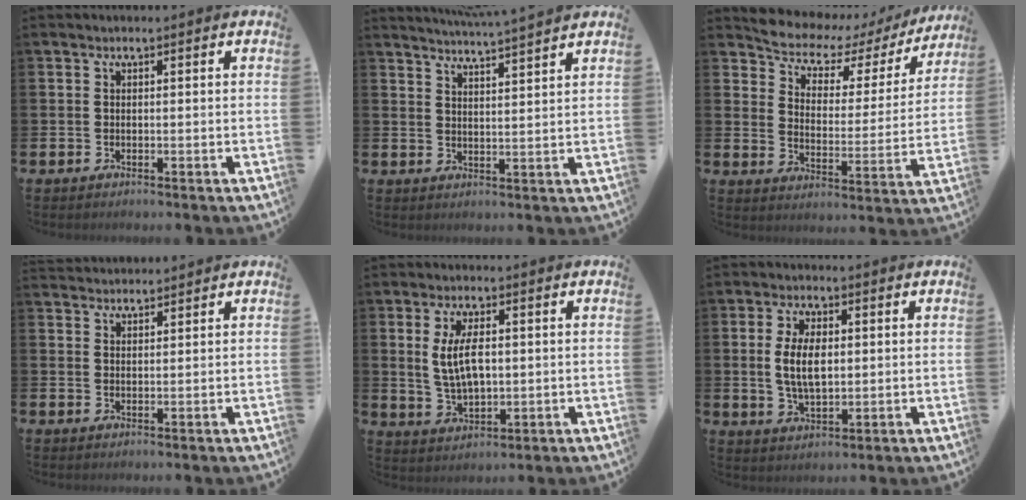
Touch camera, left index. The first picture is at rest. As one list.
[{"total": 4.6, "force": [4.4, -1.2, 0.5], "torque": [-0.016, -0.033, 0.076]}, {"total": 6.5, "force": [5.6, 2.6, 2.0], "torque": [-0.063, -0.040, 0.089]}, {"total": 2.4, "force": [2.4, 0.3, -0.2], "torque": [-0.001, -0.009, 0.044]}, {"total": 6.0, "force": [1.4, 2.8, 5.2], "torque": [-0.088, 0.003, 0.020]}, {"total": 6.3, "force": [1.0, 3.2, 5.3], "torque": [-0.082, 0.001, 0.013]}]